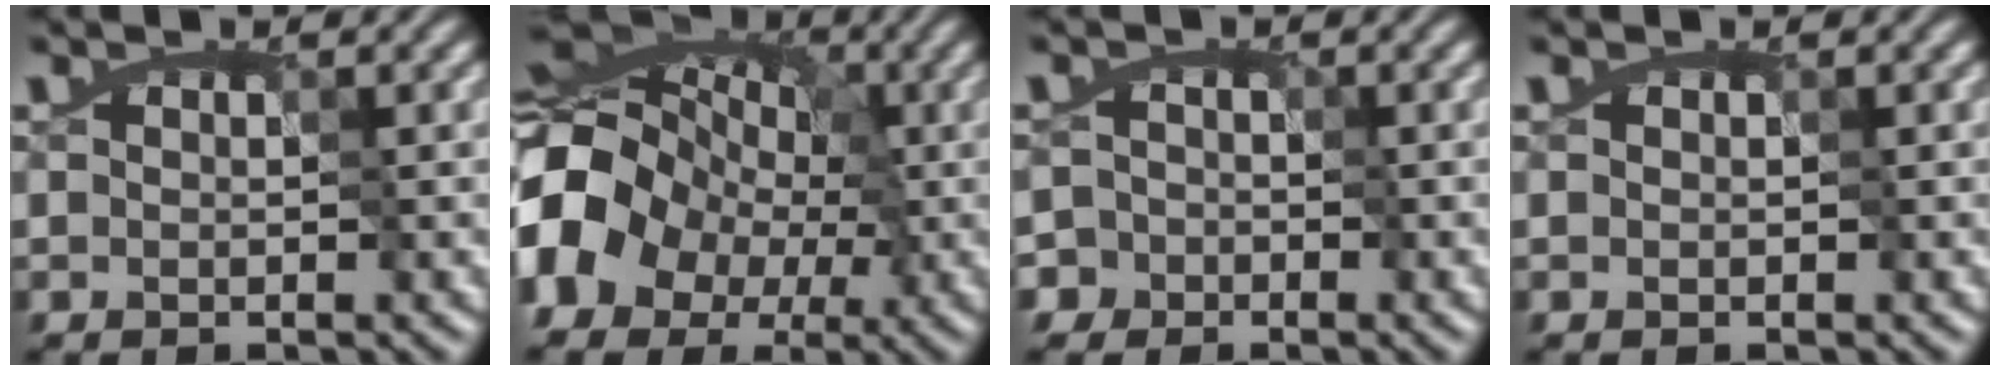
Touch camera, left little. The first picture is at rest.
{"total": 13.0, "force": [-3.7, 10.3, 7.1], "torque": [-0.132, -0.002, -0.087]}
{"total": 3.8, "force": [-1.2, 3.5, 0.9], "torque": [0.005, 0.021, -0.044]}
{"total": 0.0}